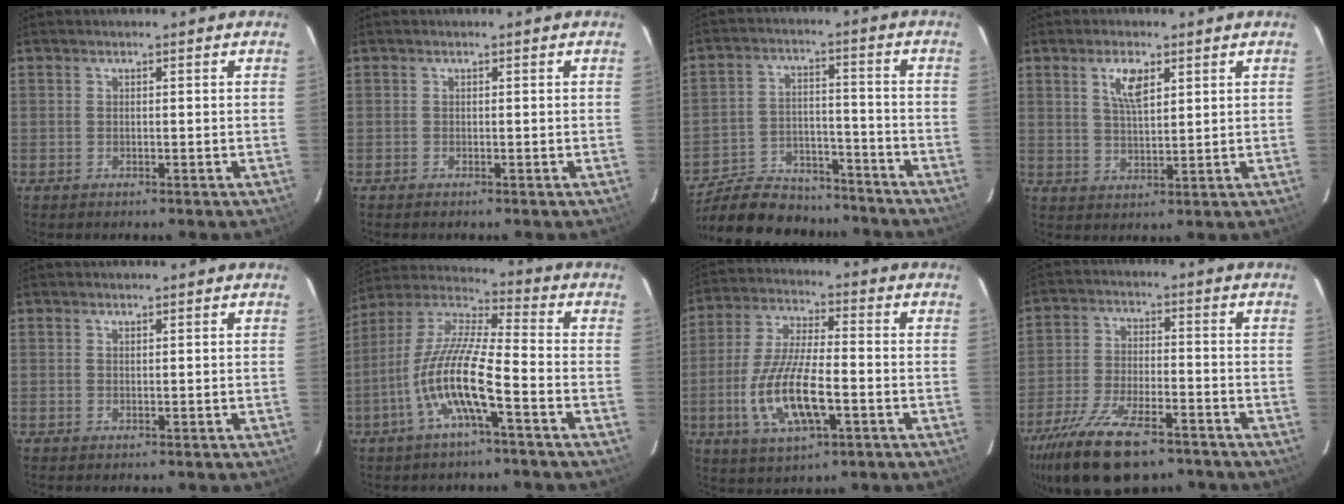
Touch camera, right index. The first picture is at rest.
{"total": 0.0}
{"total": 19.2, "force": [-16.7, 7.1, 6.5], "torque": [-0.149, 0.013, -0.243]}
{"total": 5.4, "force": [2.7, 2.1, 4.2], "torque": [-0.077, 0.005, 0.052]}
{"total": 0.0}
{"total": 13.3, "force": [-5.4, 1.7, 12.0], "torque": [-0.240, 0.000, -0.110]}
{"total": 14.6, "force": [-4.4, 4.8, 13.1], "torque": [-0.274, -0.011, -0.079]}
{"total": 17.4, "force": [-12.4, 6.2, 10.5], "torque": [-0.223, -0.042, -0.215]}